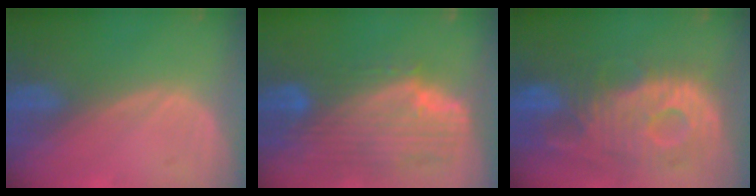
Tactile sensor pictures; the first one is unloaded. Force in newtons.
{"total": 11.5, "press": 9.8, "slide": 6.0}
{"total": 11.8, "press": 10.6, "slide": 5.2}